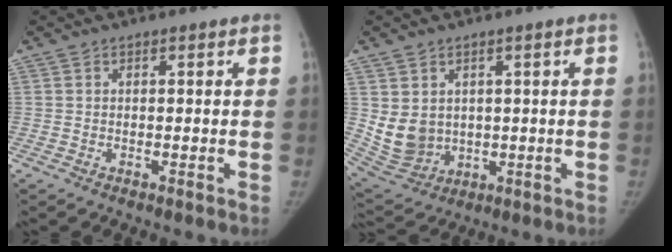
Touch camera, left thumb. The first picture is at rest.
{"total": 8.4, "force": [1.4, 6.9, 4.6], "torque": [-0.077, -0.017, 0.055]}